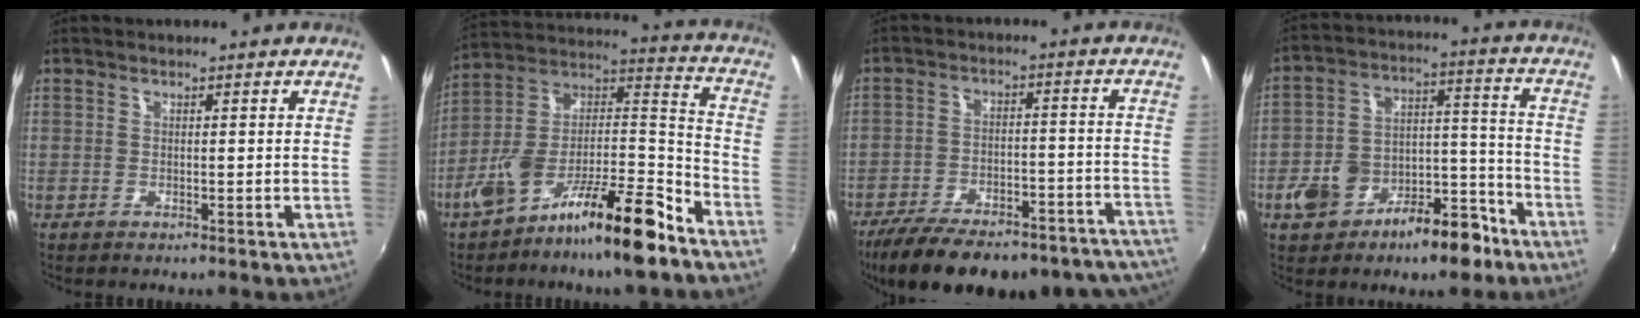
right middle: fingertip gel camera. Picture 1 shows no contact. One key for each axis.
{"total": 17.4, "fx": -11.6, "fy": 3.3, "fz": 12.5, "tx": -0.207, "ty": 0.015, "tz": -0.202}
{"total": 28.3, "fx": -23.5, "fy": 9.5, "fz": 12.5, "tx": -0.210, "ty": -0.002, "tz": -0.299}
{"total": 14.5, "fx": -8.5, "fy": 8.1, "fz": 8.5, "tx": -0.149, "ty": 0.035, "tz": -0.114}